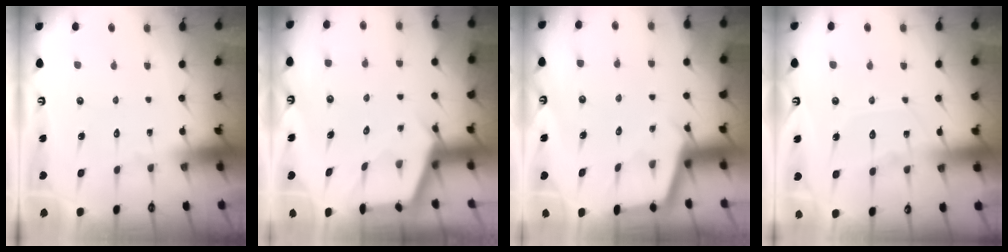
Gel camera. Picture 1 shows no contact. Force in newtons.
{"total": 2.7, "press": 2.7, "slide": 0.3}
{"total": 2.9, "press": 2.8, "slide": 0.3}
{"total": 8.2, "press": 8.1, "slide": 0.8}